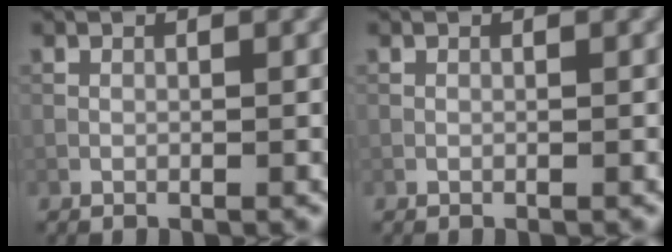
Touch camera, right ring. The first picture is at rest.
{"total": 0.0}